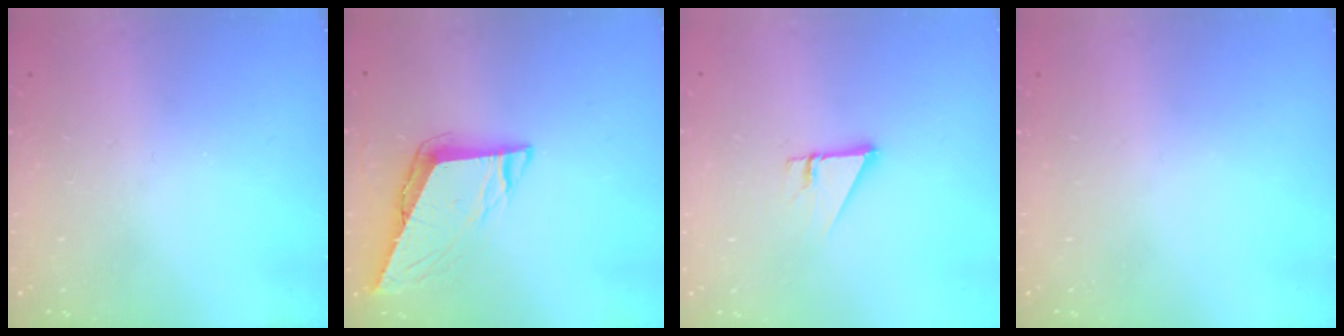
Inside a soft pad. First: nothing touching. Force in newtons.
{"total": 8.0, "press": 8.0, "slide": 0.8}
{"total": 2.7, "press": 2.7, "slide": 0.2}
{"total": 0.0}